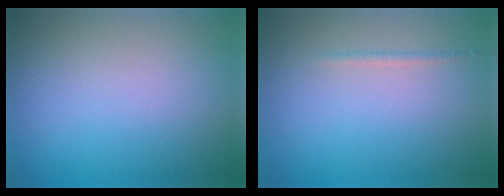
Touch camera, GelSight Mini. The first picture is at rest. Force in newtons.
{"total": 0.6, "press": 0.6, "slide": 0.0}